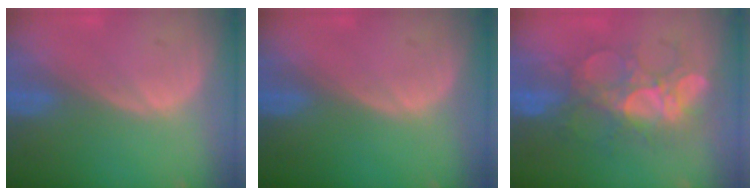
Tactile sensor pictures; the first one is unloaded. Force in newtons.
{"total": 0.0}
{"total": 9.1, "press": 8.6, "slide": 2.9}